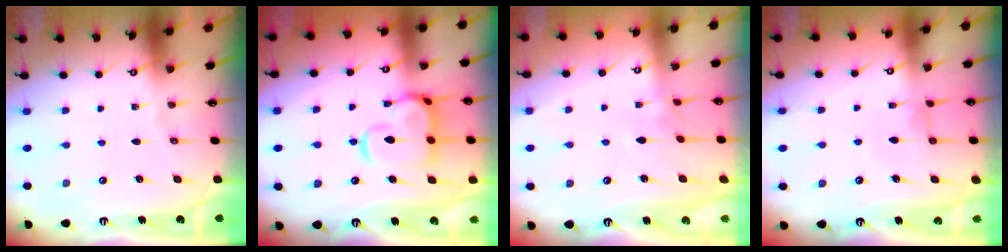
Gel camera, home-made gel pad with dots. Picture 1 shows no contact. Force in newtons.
{"total": 7.3, "press": 7.1, "slide": 1.5}
{"total": 3.5, "press": 3.5, "slide": 0.3}
{"total": 0.8, "press": 0.7, "slide": 0.3}